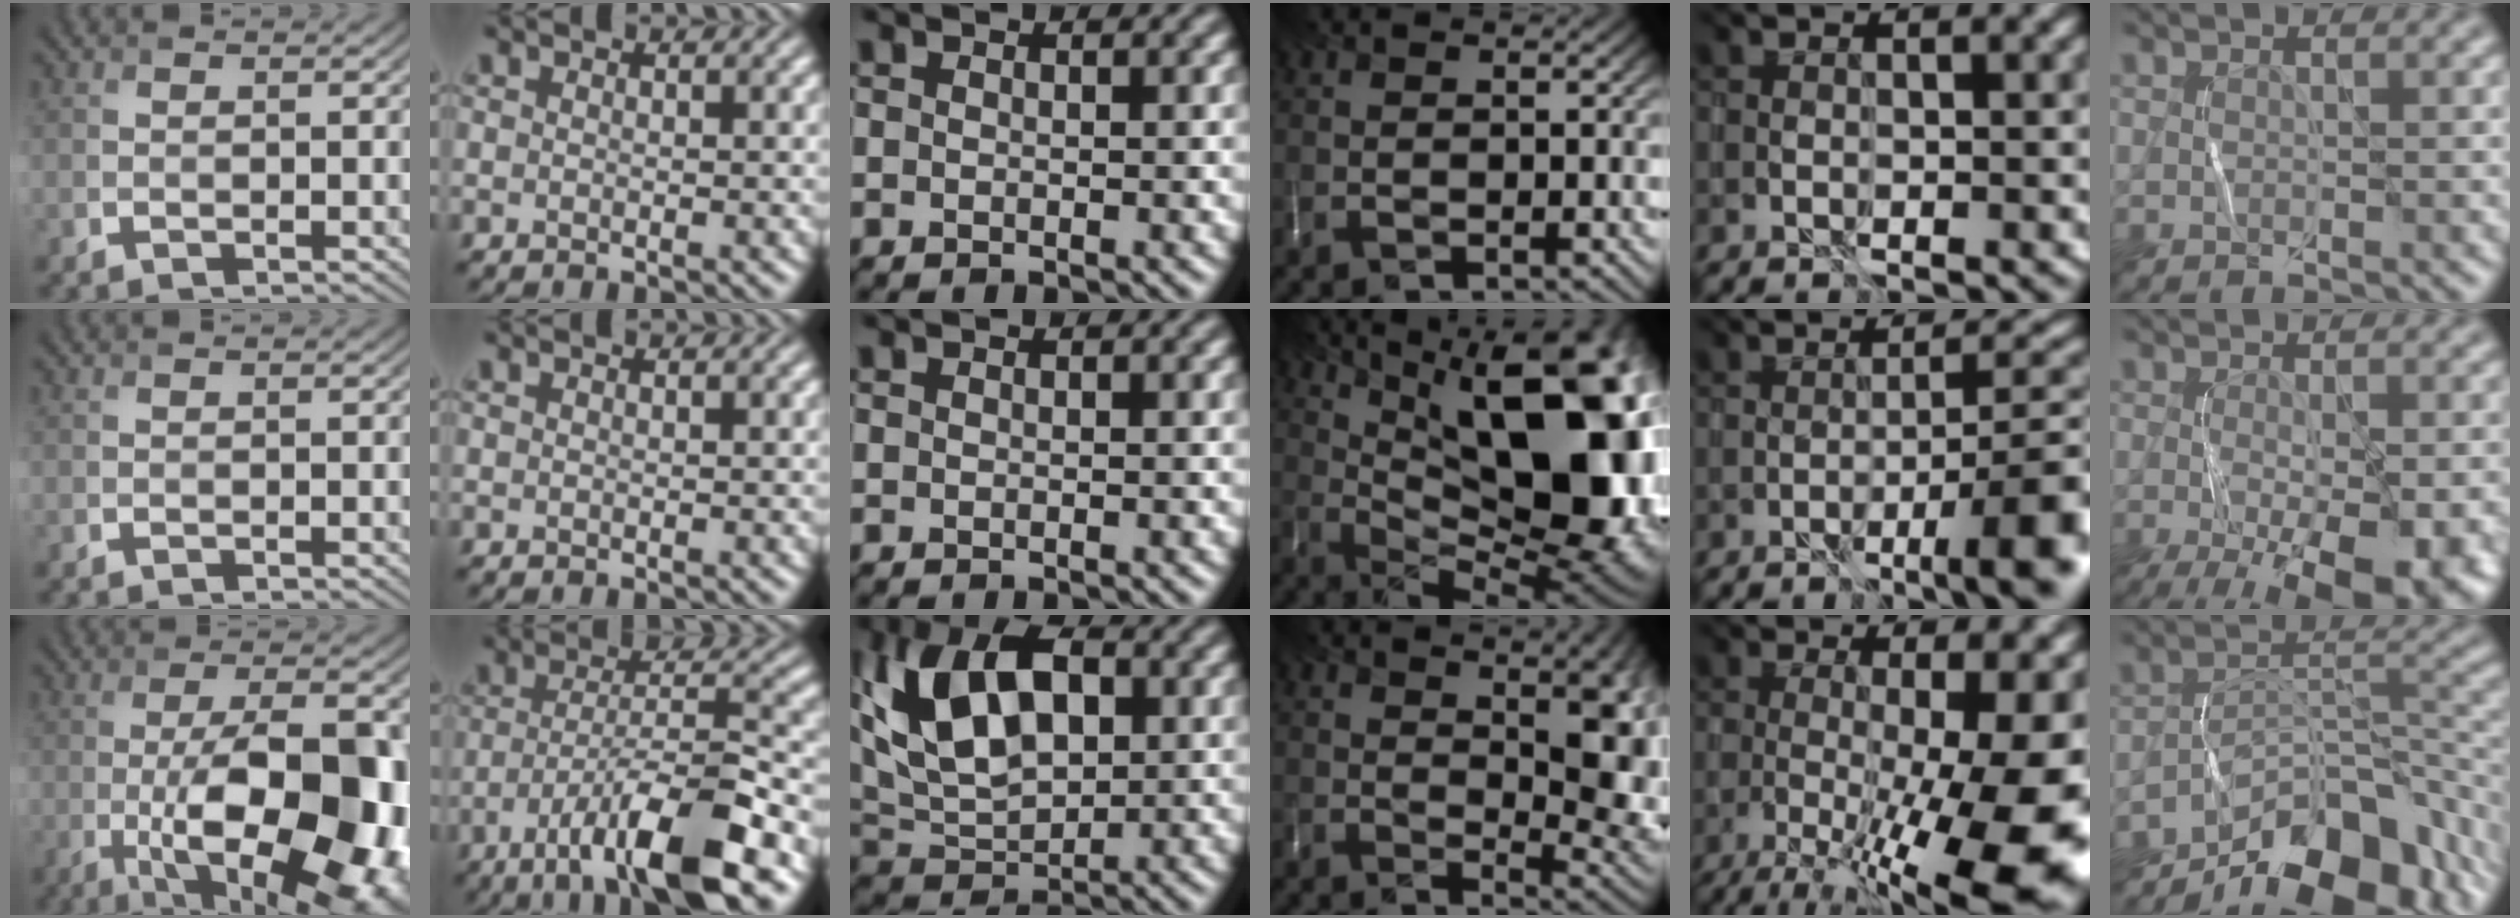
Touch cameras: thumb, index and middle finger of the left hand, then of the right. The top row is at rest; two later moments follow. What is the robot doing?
{"motion": "wrap", "object": "string"}